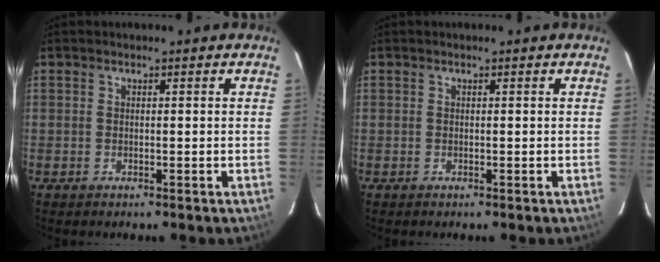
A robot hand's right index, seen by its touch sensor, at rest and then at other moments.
{"total": 0.0}